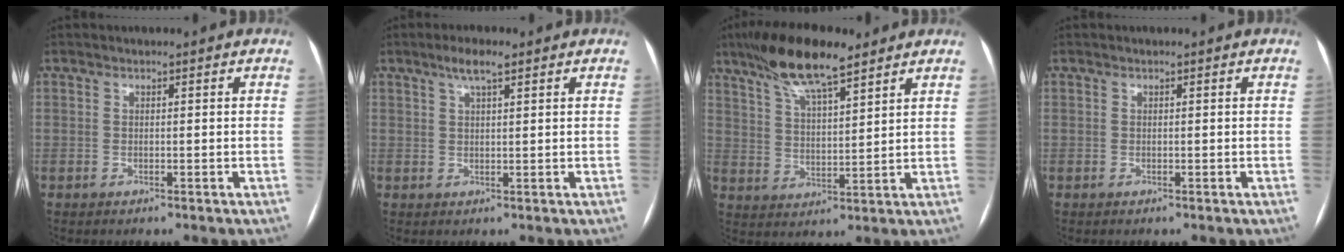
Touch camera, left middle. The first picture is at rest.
{"total": 3.5, "force": [2.2, 0.5, 2.6], "torque": [-0.055, 0.008, 0.042]}
{"total": 11.9, "force": [8.8, 2.2, 7.8], "torque": [-0.149, 0.015, 0.157]}
{"total": 0.0}